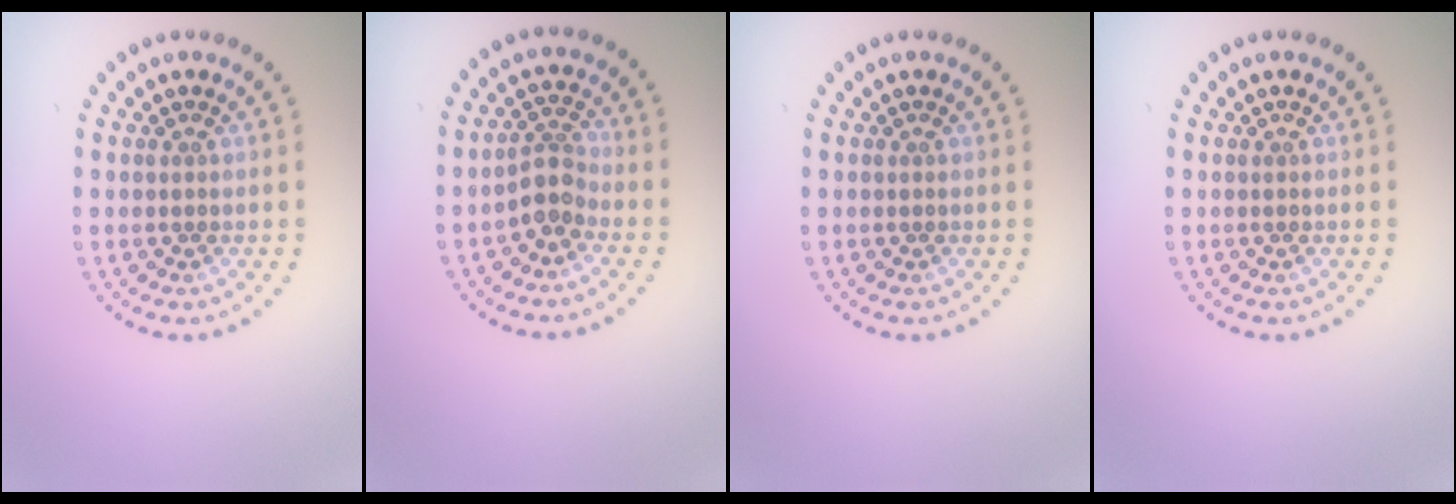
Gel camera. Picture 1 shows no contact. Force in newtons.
{"total": 2.5, "press": 2.0, "slide": 1.5}
{"total": 0.0}
{"total": 0.0}